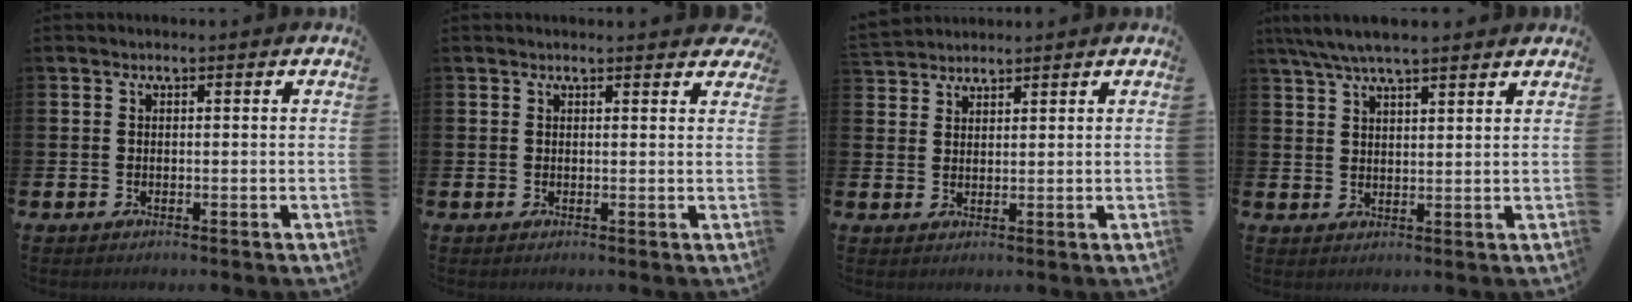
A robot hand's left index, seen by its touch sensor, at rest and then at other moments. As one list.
[{"total": 1.0, "force": [1.0, 0.2, 0.0], "torque": [0.011, -0.004, 0.016]}, {"total": 2.7, "force": [2.6, 0.5, -0.5], "torque": [0.008, -0.010, 0.049]}, {"total": 5.9, "force": [5.2, 1.0, 2.5], "torque": [-0.055, -0.012, 0.095]}]